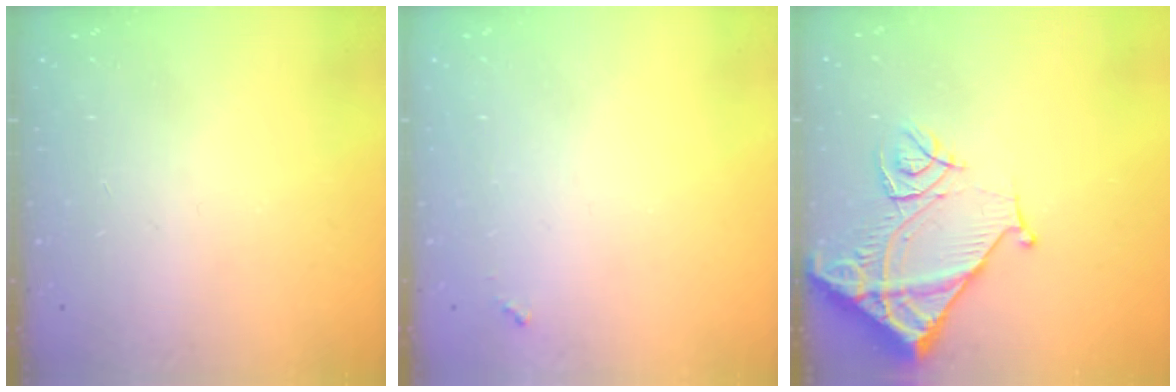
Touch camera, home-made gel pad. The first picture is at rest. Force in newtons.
{"total": 3.5, "press": 3.5, "slide": 0.3}
{"total": 12.4, "press": 12.3, "slide": 1.6}